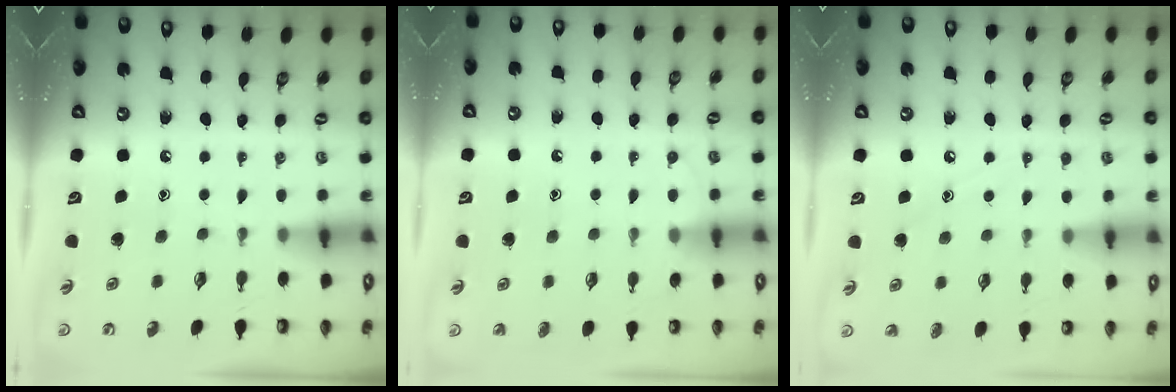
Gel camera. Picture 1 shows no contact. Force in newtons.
{"total": 3.7, "press": 3.7, "slide": 0.4}
{"total": 7.2, "press": 7.1, "slide": 0.8}